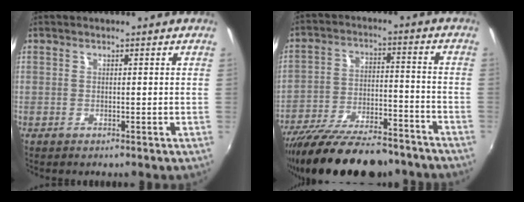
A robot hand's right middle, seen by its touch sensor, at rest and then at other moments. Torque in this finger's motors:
{"motor_torque": [1.13, -1.01, 0.49, 0.21]}